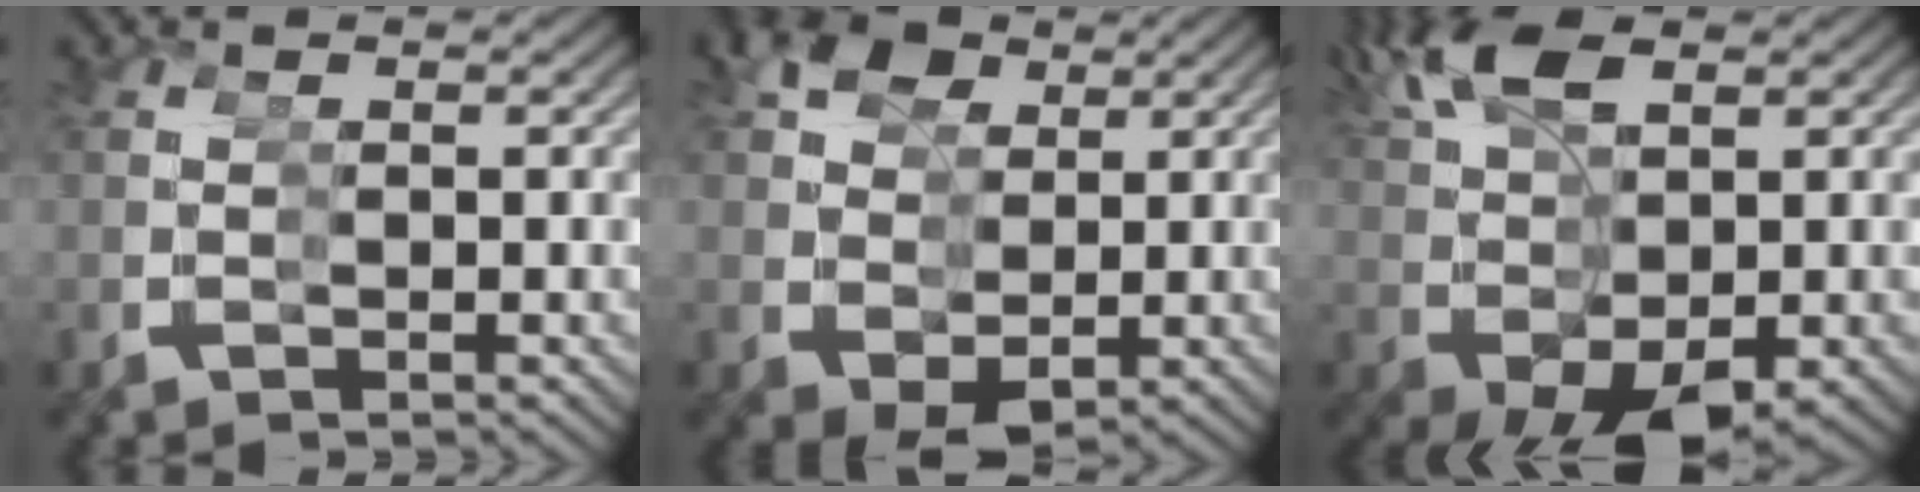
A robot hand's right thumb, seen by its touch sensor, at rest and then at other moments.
{"total": 7.6, "force": [1.3, 6.1, 4.3], "torque": [-0.073, -0.031, 0.035]}
{"total": 8.7, "force": [0.0, 5.6, 6.7], "torque": [-0.138, -0.026, 0.021]}